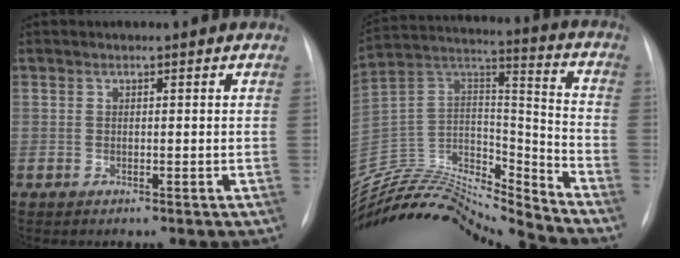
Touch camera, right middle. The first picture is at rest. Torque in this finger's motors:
{"motor_torque": [0.73, -1.41, -0.08, 0.04]}